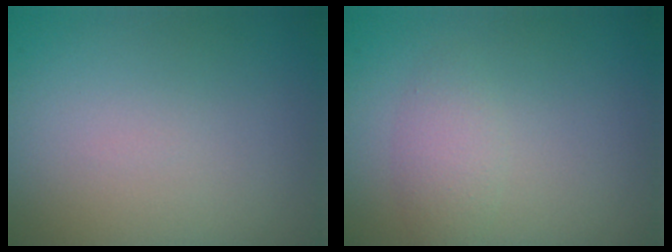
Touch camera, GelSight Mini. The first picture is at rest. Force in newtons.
{"total": 1.8, "press": 1.8, "slide": 0.2}